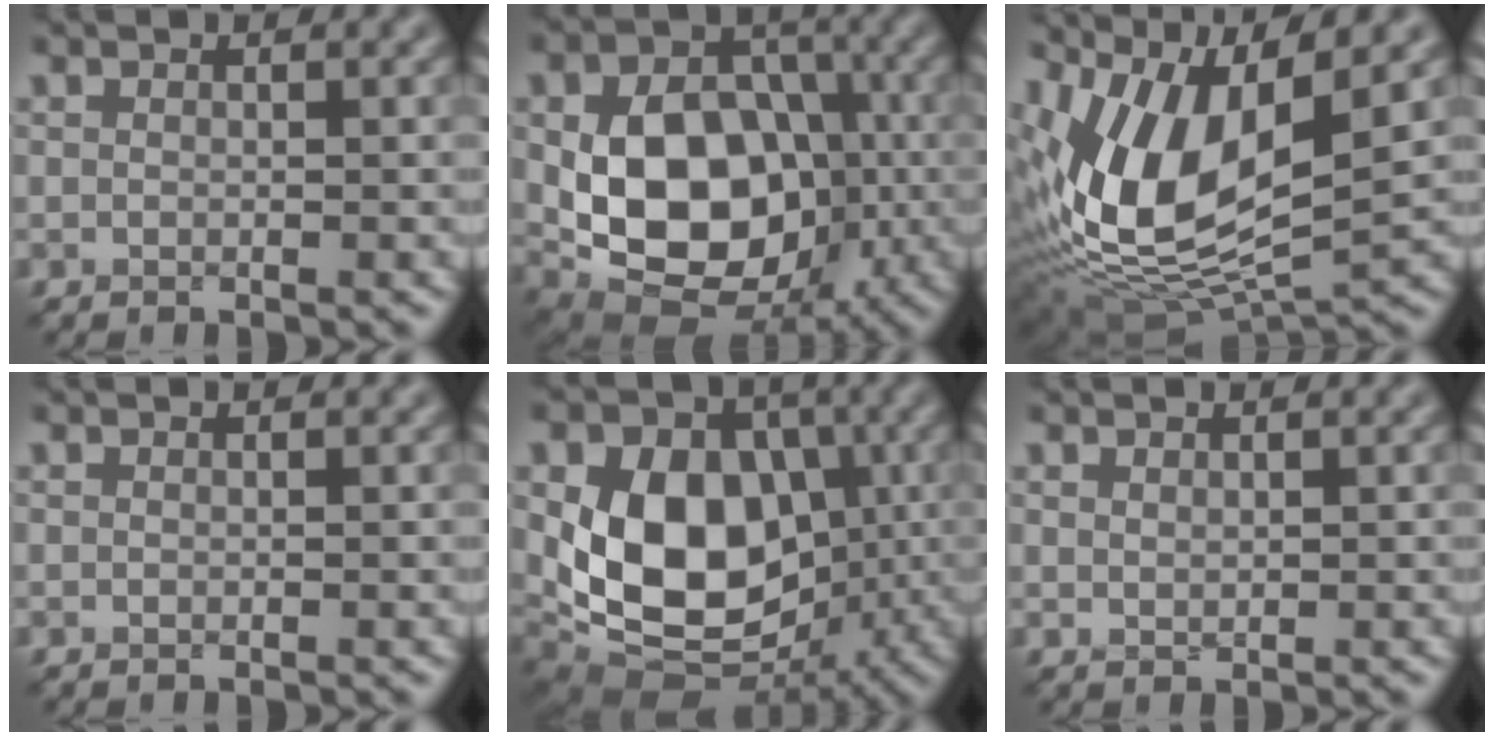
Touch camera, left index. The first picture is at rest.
{"total": 12.4, "force": [-1.0, 9.0, 8.5], "torque": [-0.141, -0.014, -0.016]}
{"total": 12.6, "force": [2.7, 6.0, 10.8], "torque": [-0.225, -0.010, 0.046]}
{"total": 0.0}
{"total": 12.9, "force": [-0.1, 9.4, 8.9], "torque": [-0.136, -0.009, -0.004]}
{"total": 0.6, "force": [0.5, 0.3, 0.3], "torque": [-0.009, -0.001, 0.013]}